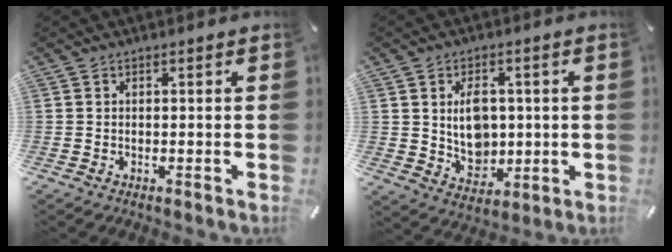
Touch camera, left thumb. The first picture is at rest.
{"total": 8.7, "force": [1.0, 7.0, 5.2], "torque": [-0.068, -0.004, 0.017]}